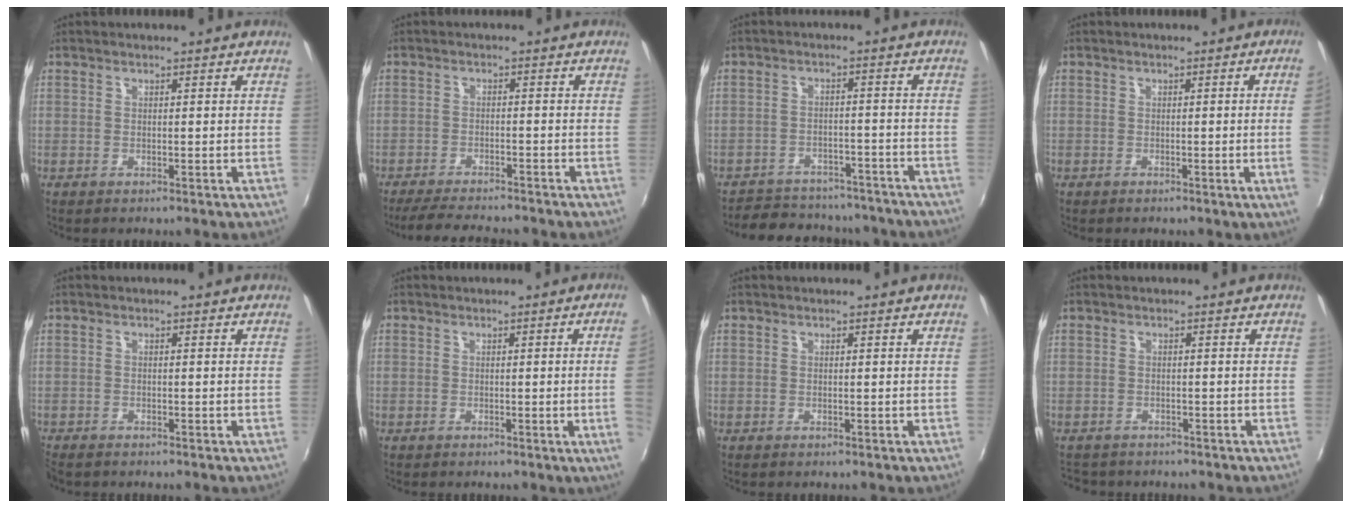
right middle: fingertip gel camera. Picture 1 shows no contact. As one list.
[{"total": 8.7, "force": [-7.8, 1.0, 3.5], "torque": [-0.089, -0.019, -0.125]}, {"total": 19.1, "force": [-16.5, 7.1, 6.6], "torque": [-0.142, 0.016, -0.205]}, {"total": 4.0, "force": [0.0, -2.1, 3.4], "torque": [-0.053, -0.011, 0.005]}, {"total": 1.7, "force": [-1.6, 0.6, 0.3], "torque": [-0.014, -0.008, -0.032]}, {"total": 4.4, "force": [0.1, -2.2, 3.8], "torque": [-0.059, -0.010, 0.005]}, {"total": 0.0}, {"total": 4.5, "force": [-3.9, 1.8, 1.1], "torque": [-0.032, -0.011, -0.061]}]